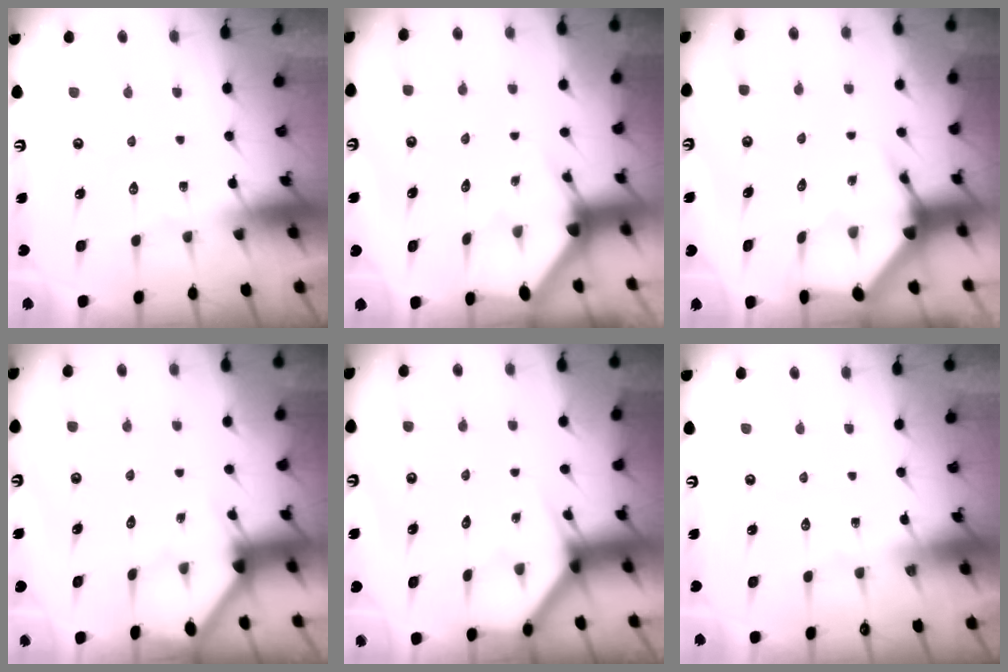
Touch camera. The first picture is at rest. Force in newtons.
{"total": 2.7, "press": 2.7, "slide": 0.1}
{"total": 4.0, "press": 3.9, "slide": 0.5}
{"total": 2.6, "press": 2.6, "slide": 0.3}
{"total": 3.6, "press": 3.6, "slide": 0.3}
{"total": 0.0}